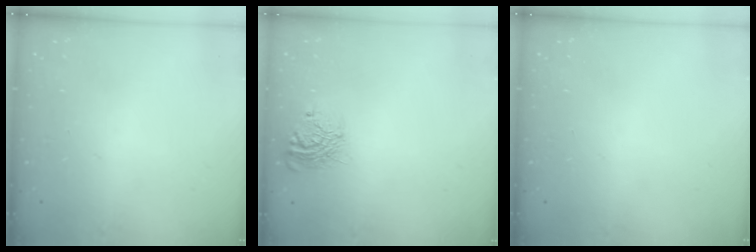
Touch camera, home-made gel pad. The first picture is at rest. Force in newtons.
{"total": 10.7, "press": 10.7, "slide": 0.4}
{"total": 0.0}